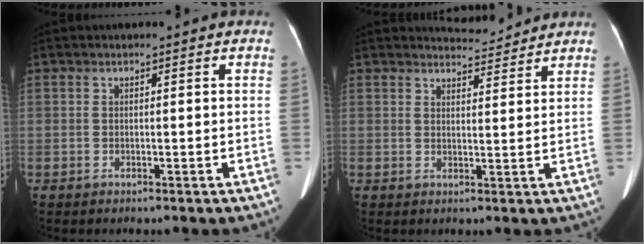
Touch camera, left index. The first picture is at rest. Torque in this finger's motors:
{"motor_torque": [0.12, -0.24, -0.10, -0.04]}